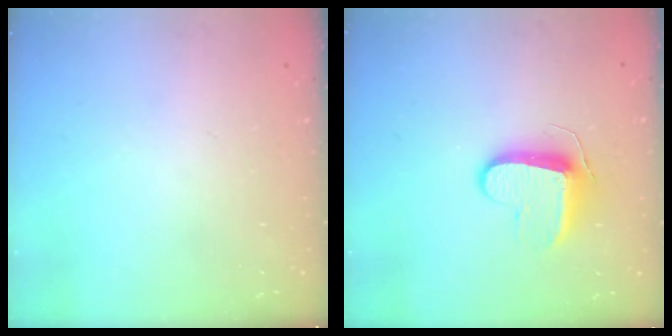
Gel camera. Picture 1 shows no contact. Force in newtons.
{"total": 9.3, "press": 9.3, "slide": 0.3}